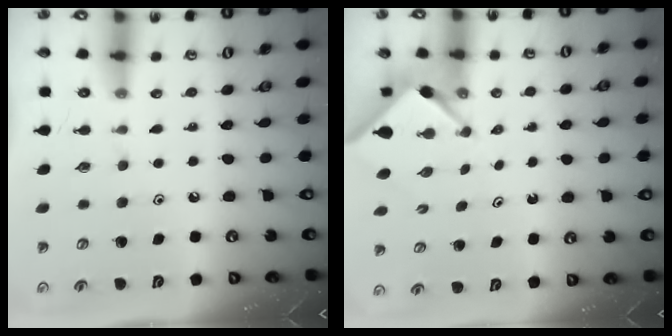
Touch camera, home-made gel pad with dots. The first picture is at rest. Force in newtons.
{"total": 3.0, "press": 3.0, "slide": 0.3}